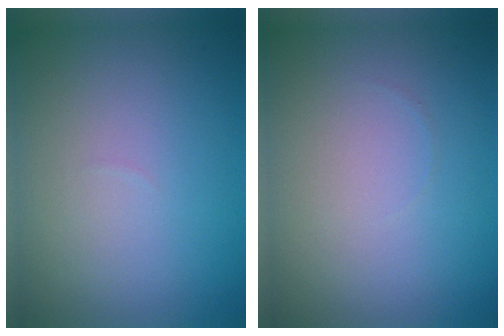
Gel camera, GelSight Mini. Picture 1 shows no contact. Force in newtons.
{"total": 0.0}